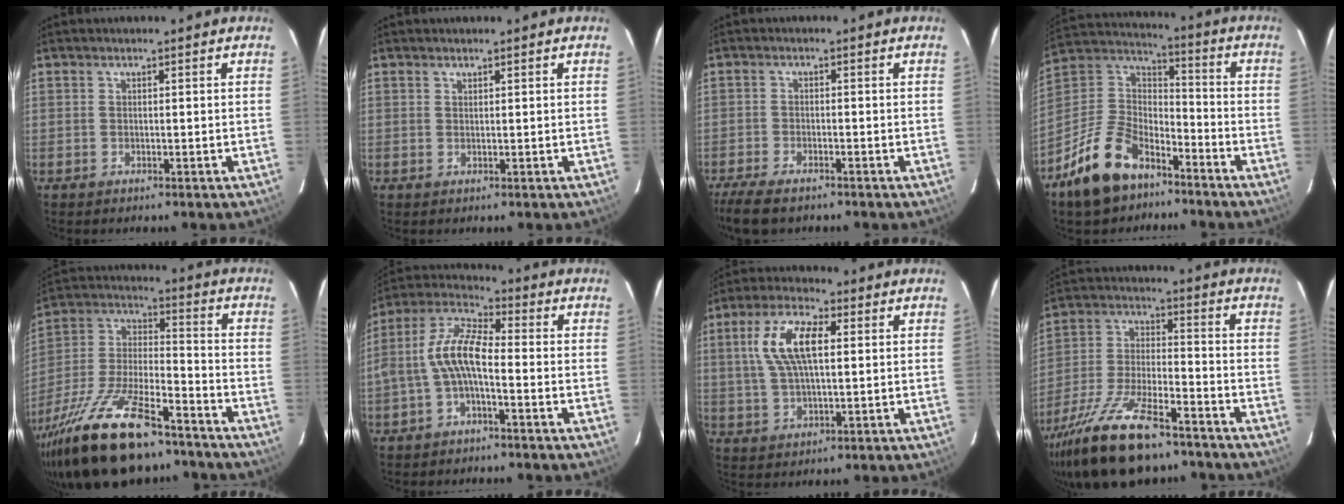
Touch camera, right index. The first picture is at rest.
{"total": 0.5, "force": [0.5, 0.0, 0.1], "torque": [-0.003, 0.000, 0.010]}
{"total": 7.6, "force": [-6.1, 2.1, 4.0], "torque": [-0.108, -0.027, -0.114]}
{"total": 17.1, "force": [-11.0, 9.3, 9.2], "torque": [-0.202, 0.017, -0.190]}
{"total": 25.6, "force": [-18.4, 8.2, 15.7], "torque": [-0.316, -0.024, -0.307]}
{"total": 8.9, "force": [-2.3, 3.3, 8.0], "torque": [-0.176, 0.019, -0.044]}
{"total": 10.9, "force": [2.6, 4.6, 9.6], "torque": [-0.191, 0.018, 0.050]}
{"total": 21.1, "force": [-15.8, 6.7, 12.4], "torque": [-0.256, -0.038, -0.270]}